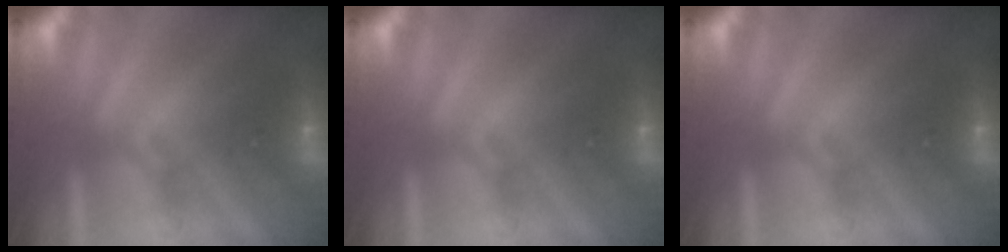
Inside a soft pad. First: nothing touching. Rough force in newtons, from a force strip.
{"total": 0.0}
{"total": 0.0}